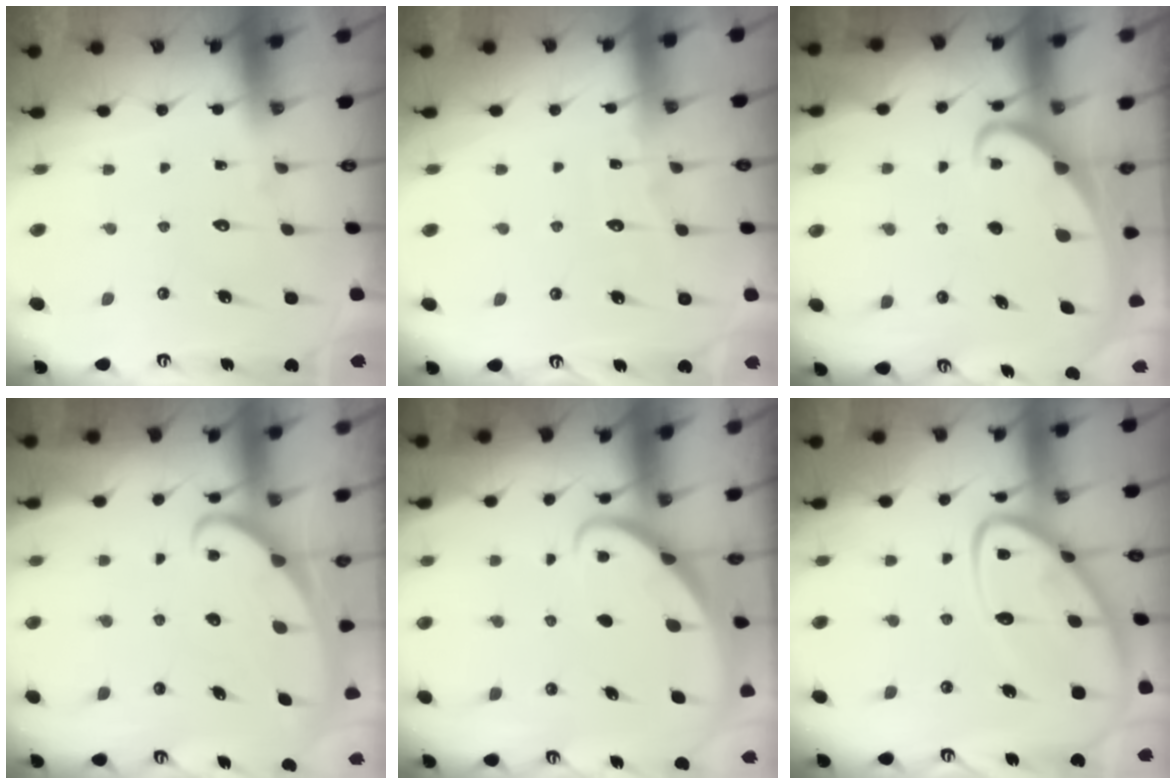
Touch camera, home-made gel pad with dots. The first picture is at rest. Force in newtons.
{"total": 2.5, "press": 2.5, "slide": 0.3}
{"total": 2.2, "press": 2.2, "slide": 0.2}
{"total": 2.3, "press": 2.3, "slide": 0.2}
{"total": 2.3, "press": 2.3, "slide": 0.2}
{"total": 13.3, "press": 13.3, "slide": 1.0}